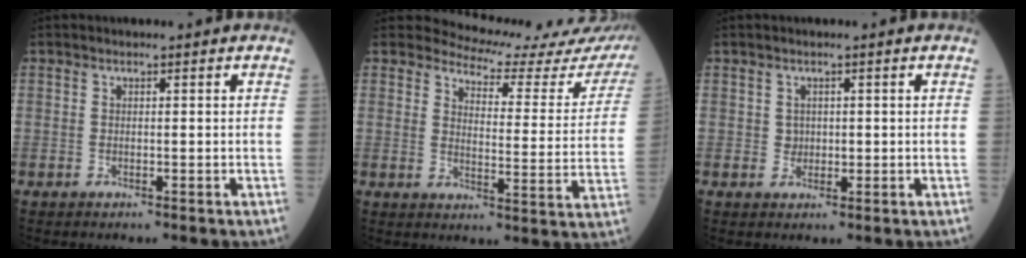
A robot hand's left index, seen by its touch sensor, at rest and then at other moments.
{"total": 18.2, "force": [17.8, 2.7, 2.3], "torque": [-0.008, -0.104, 0.177]}
{"total": 1.5, "force": [0.3, 1.3, 0.6], "torque": [-0.011, 0.000, 0.008]}